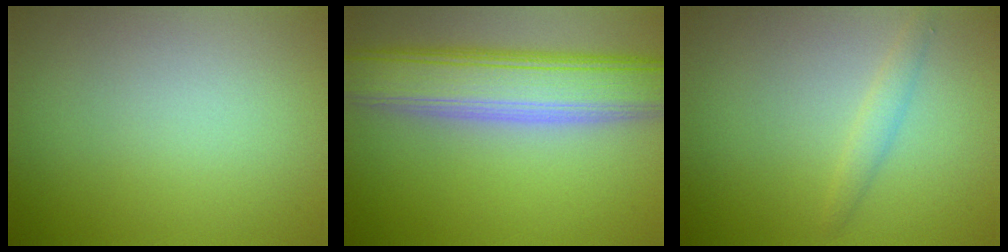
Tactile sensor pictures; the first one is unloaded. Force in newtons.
{"total": 7.9, "press": 7.9, "slide": 0.4}
{"total": 1.3, "press": 1.2, "slide": 0.0}